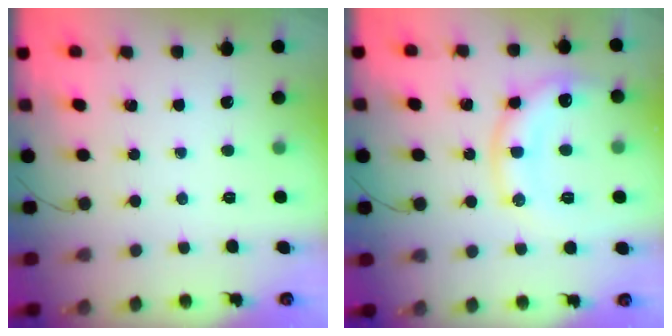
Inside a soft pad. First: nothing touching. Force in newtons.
{"total": 12.7, "press": 12.7, "slide": 0.8}